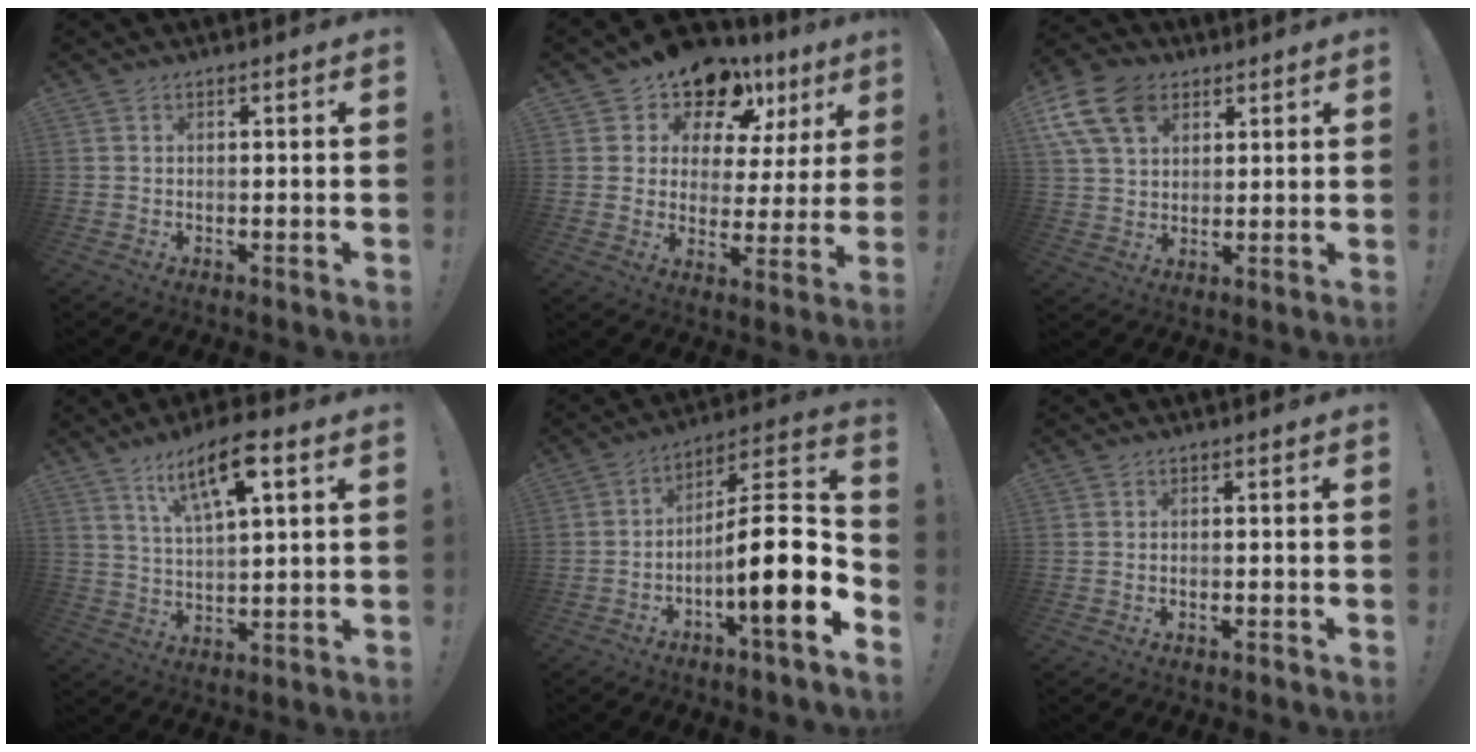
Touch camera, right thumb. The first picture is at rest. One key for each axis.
{"total": 13.1, "fx": 10.0, "fy": 6.8, "fz": 4.9, "tx": -0.076, "ty": -0.078, "tz": 0.175}
{"total": 14.2, "fx": 6.5, "fy": 9.9, "fz": 7.9, "tx": -0.144, "ty": -0.029, "tz": 0.127}
{"total": 12.4, "fx": 6.2, "fy": 3.9, "fz": 9.9, "tx": -0.163, "ty": -0.017, "tz": 0.103}
{"total": 15.0, "fx": -3.7, "fy": 1.2, "fz": 14.5, "tx": -0.229, "ty": -0.001, "tz": -0.070}
{"total": 0.9, "fx": -0.9, "fy": 0.0, "fz": 0.2, "tx": -0.005, "ty": 0.001, "tz": -0.015}